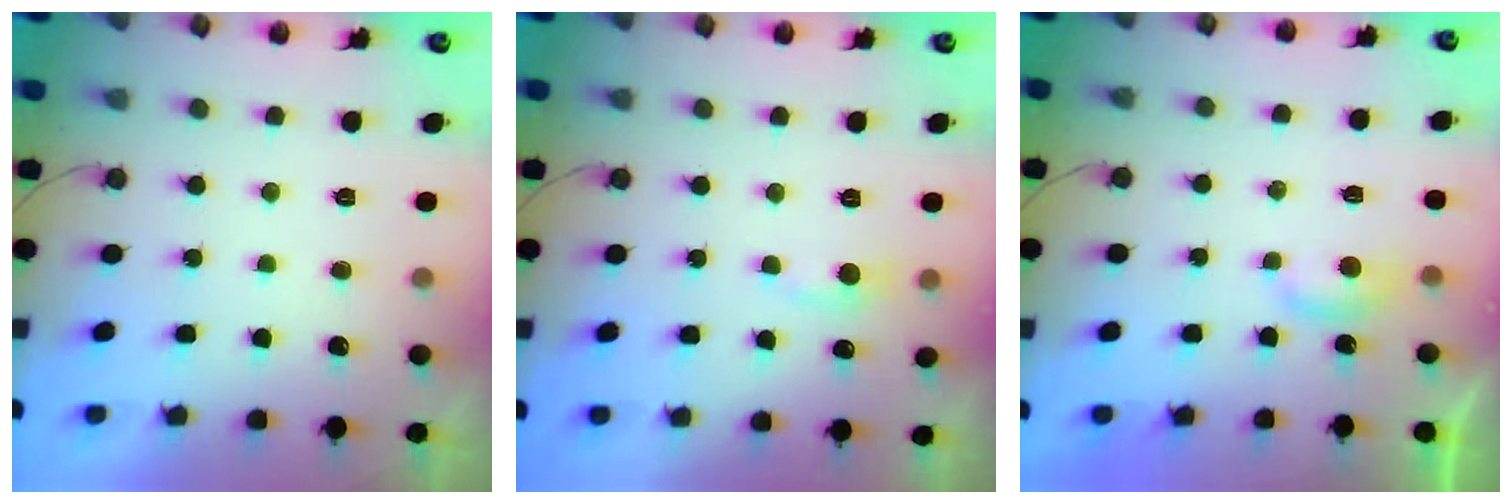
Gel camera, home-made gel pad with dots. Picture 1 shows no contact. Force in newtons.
{"total": 4.3, "press": 4.3, "slide": 0.6}
{"total": 3.6, "press": 3.6, "slide": 0.4}